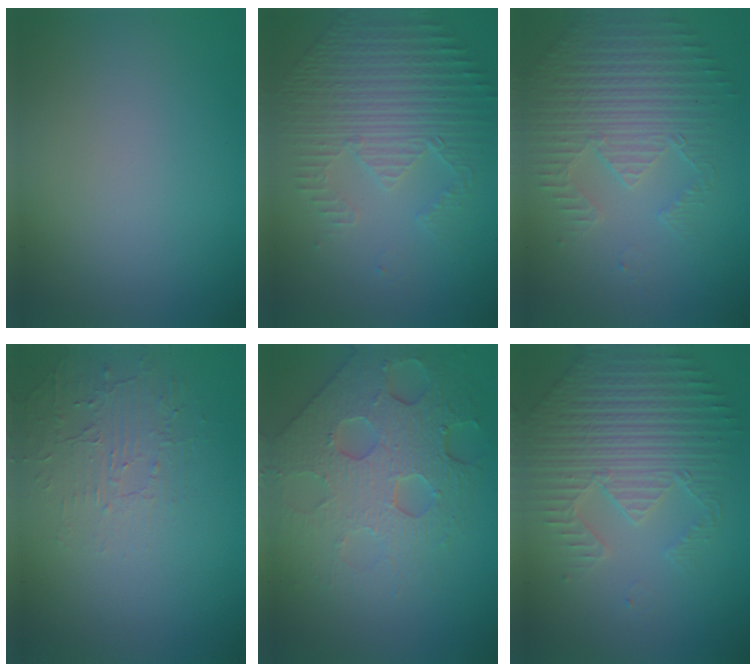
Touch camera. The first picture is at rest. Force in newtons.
{"total": 4.8, "press": 3.5, "slide": 3.3}
{"total": 3.8, "press": 3.7, "slide": 1.0}
{"total": 1.9, "press": 0.8, "slide": 1.7}
{"total": 8.0, "press": 5.5, "slide": 5.9}
{"total": 4.9, "press": 4.5, "slide": 1.9}